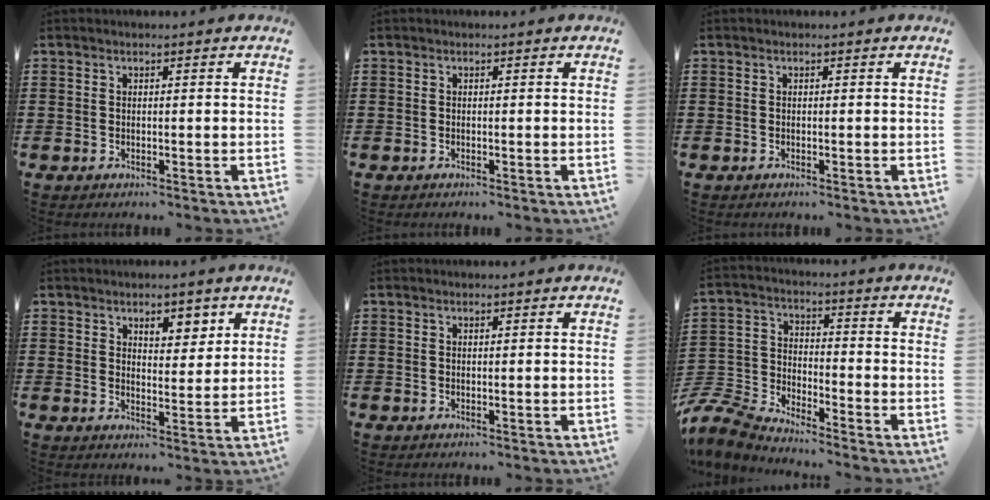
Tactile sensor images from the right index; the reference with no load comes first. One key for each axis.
{"total": 0.0}
{"total": 0.0}
{"total": 4.3, "fx": 3.1, "fy": 2.2, "fz": 2.2, "tx": -0.028, "ty": -0.001, "tz": 0.050}
{"total": 0.0}
{"total": 7.1, "fx": -6.9, "fy": 0.7, "fz": 1.5, "tx": -0.061, "ty": -0.006, "tz": -0.145}